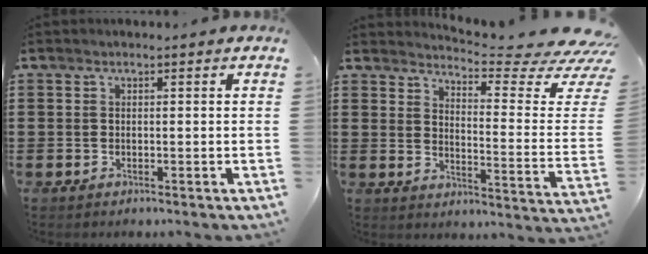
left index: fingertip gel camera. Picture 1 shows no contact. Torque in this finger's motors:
{"motor_torque": [2.14, 0.00, 0.39, 0.05]}